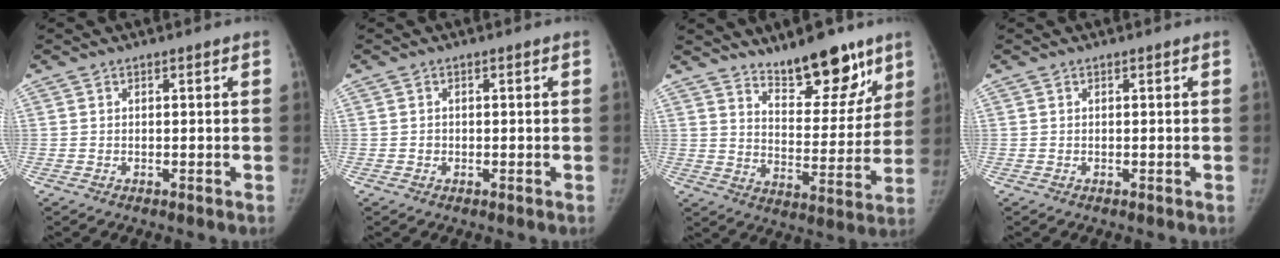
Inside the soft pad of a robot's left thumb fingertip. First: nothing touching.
{"total": 0.9, "force": [-0.2, 0.9, 0.2], "torque": [0.002, 0.004, -0.004]}
{"total": 15.5, "force": [11.4, 6.1, 8.6], "torque": [-0.064, -0.084, 0.178]}
{"total": 0.0}